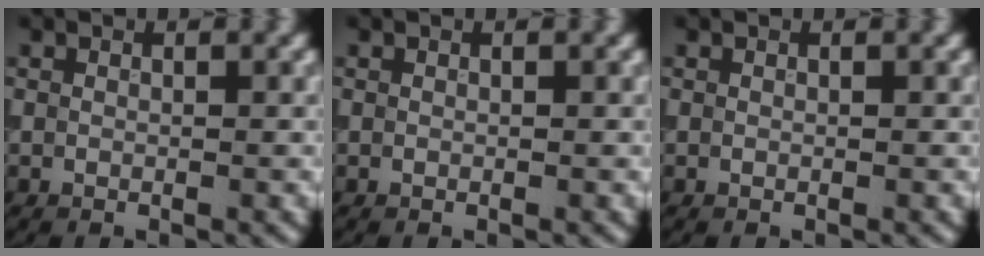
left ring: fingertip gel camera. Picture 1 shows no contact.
{"total": 0.0}
{"total": 0.0}